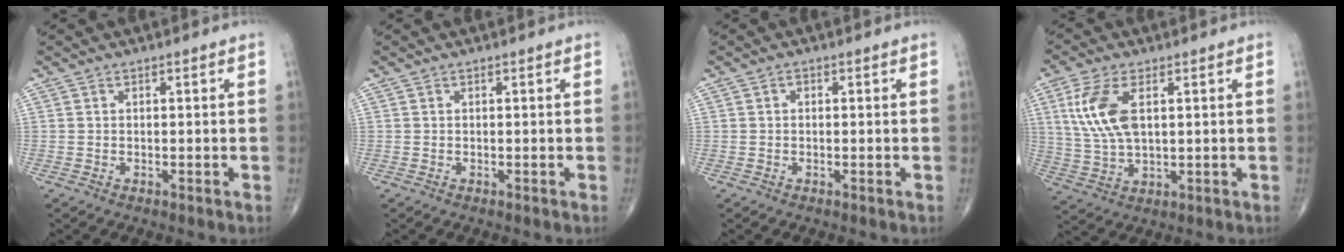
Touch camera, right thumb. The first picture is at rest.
{"total": 0.0}
{"total": 0.8, "force": [0.1, 0.5, 0.6], "torque": [-0.010, 0.004, 0.003]}
{"total": 10.6, "force": [2.9, 5.2, 8.8], "torque": [-0.194, -0.004, 0.063]}